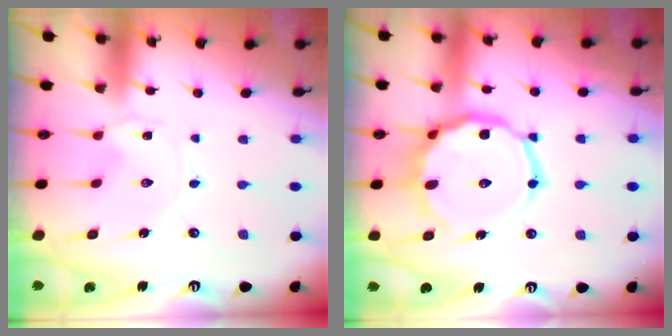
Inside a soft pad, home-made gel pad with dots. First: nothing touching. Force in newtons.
{"total": 14.5, "press": 14.4, "slide": 1.5}